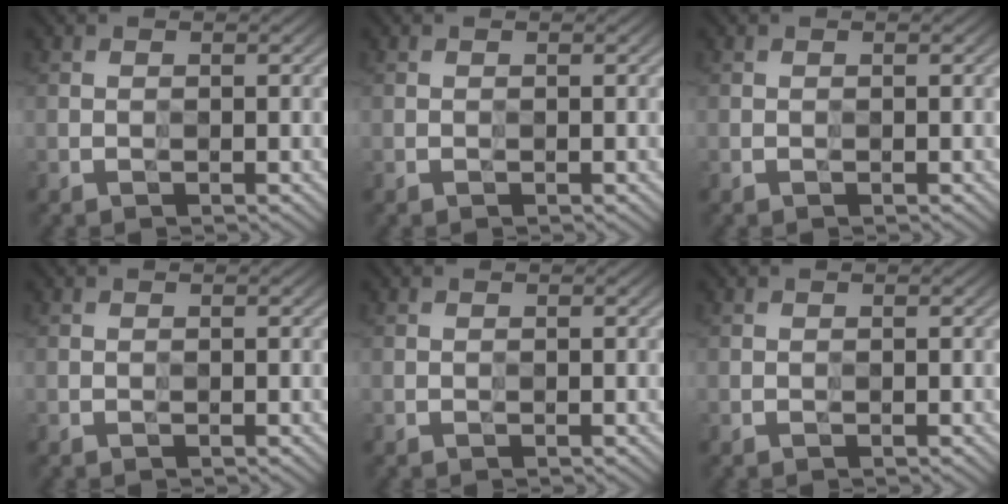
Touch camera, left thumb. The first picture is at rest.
{"total": 0.0}
{"total": 0.0}
{"total": 0.0}
{"total": 0.0}
{"total": 0.0}